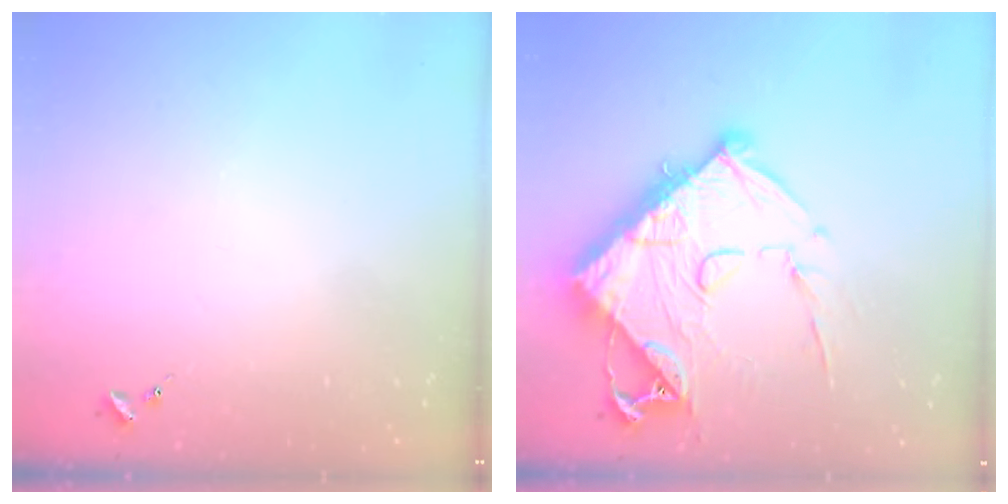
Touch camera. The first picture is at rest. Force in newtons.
{"total": 17.9, "press": 17.8, "slide": 2.0}